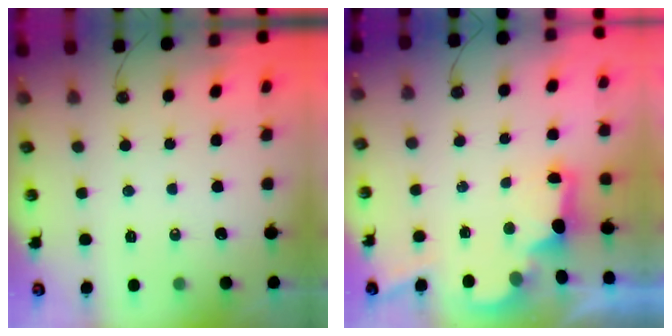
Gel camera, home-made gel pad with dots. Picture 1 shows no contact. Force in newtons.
{"total": 2.5, "press": 2.4, "slide": 0.7}